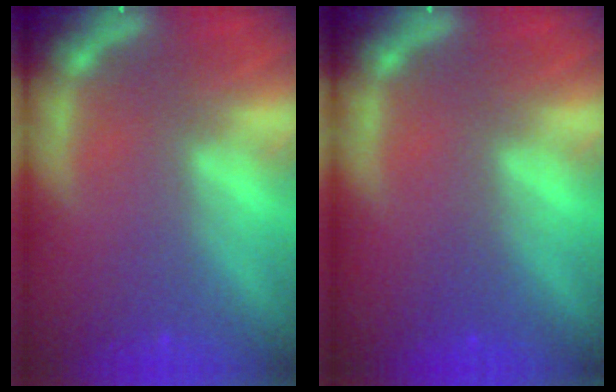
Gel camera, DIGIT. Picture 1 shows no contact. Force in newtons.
{"total": 1.0}